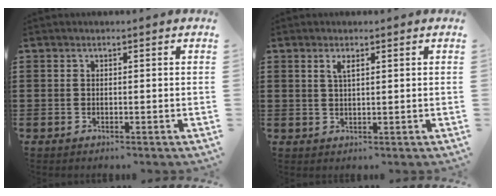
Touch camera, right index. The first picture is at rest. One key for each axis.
{"total": 1.8, "fx": 0.9, "fy": 0.5, "fz": 1.5, "tx": -0.031, "ty": 0.003, "tz": 0.015}